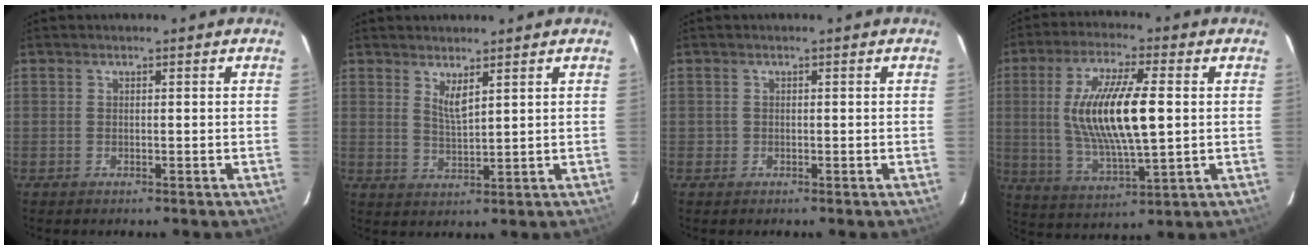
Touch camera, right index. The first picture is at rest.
{"total": 3.1, "force": [1.9, 0.5, 2.4], "torque": [-0.043, -0.008, 0.033]}
{"total": 0.8, "force": [-0.3, 0.8, 0.0], "torque": [0.001, 0.000, -0.004]}
{"total": 16.0, "force": [1.5, 4.2, 15.4], "torque": [-0.292, -0.003, 0.036]}